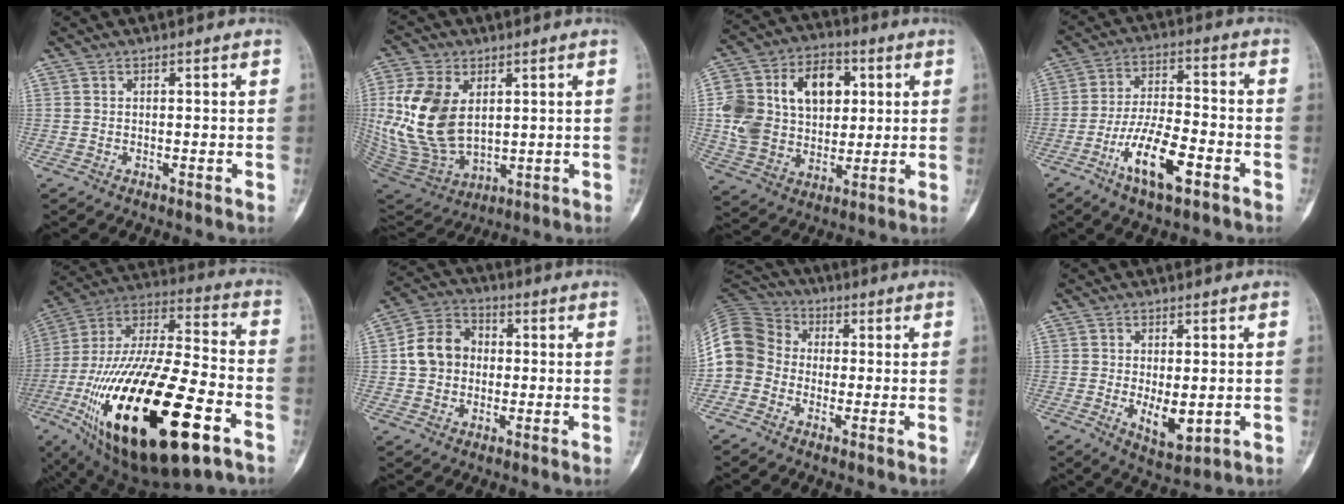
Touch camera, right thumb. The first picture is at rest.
{"total": 17.3, "force": [2.9, 11.2, 12.8], "torque": [-0.248, -0.017, 0.071]}
{"total": 19.6, "force": [3.8, 14.1, 13.2], "torque": [-0.214, 0.014, 0.072]}
{"total": 11.9, "force": [-5.9, 4.0, 9.6], "torque": [-0.183, 0.030, -0.103]}
{"total": 36.9, "force": [-14.4, 13.9, 30.9], "torque": [-0.606, 0.032, -0.232]}
{"total": 9.2, "force": [0.2, 7.7, 5.0], "torque": [-0.073, 0.022, -0.008]}
{"total": 11.8, "force": [-1.8, 10.6, 4.8], "torque": [-0.098, 0.044, -0.045]}
{"total": 6.2, "force": [-0.9, 2.9, 5.4], "torque": [-0.079, -0.015, -0.002]}